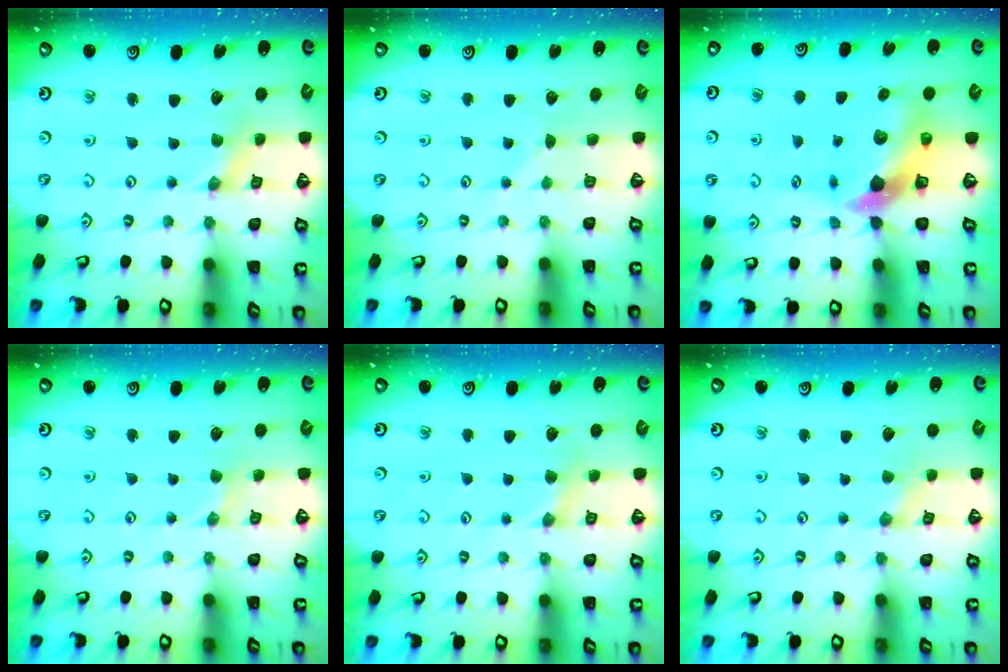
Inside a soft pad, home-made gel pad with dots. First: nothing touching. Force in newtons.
{"total": 2.5, "press": 2.5, "slide": 0.4}
{"total": 8.9, "press": 8.8, "slide": 1.7}
{"total": 0.0}
{"total": 2.5, "press": 2.5, "slide": 0.3}
{"total": 0.0}